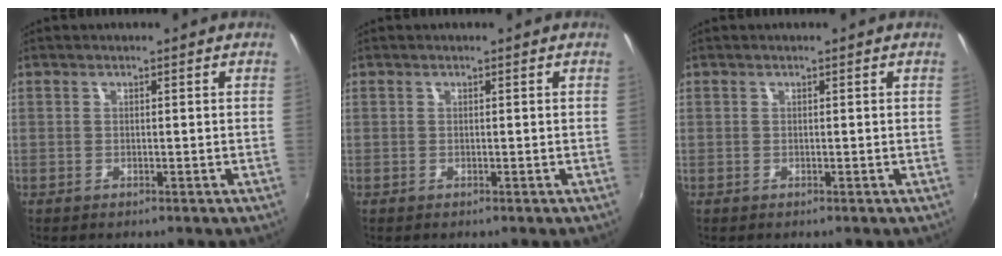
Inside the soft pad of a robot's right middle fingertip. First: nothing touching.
{"total": 0.0}
{"total": 0.0}